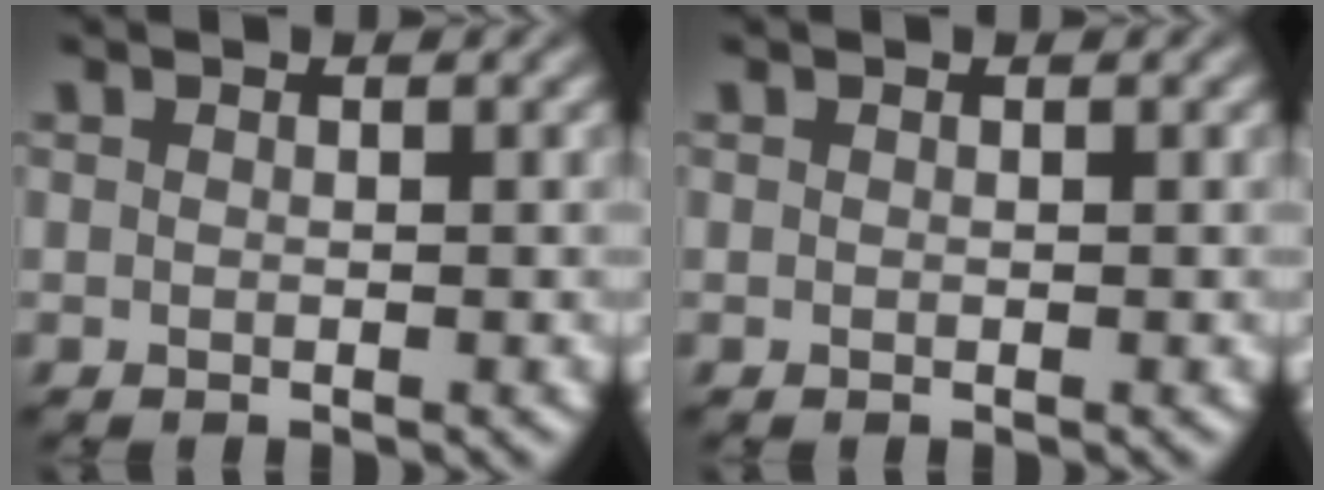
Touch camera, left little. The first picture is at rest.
{"total": 0.0}